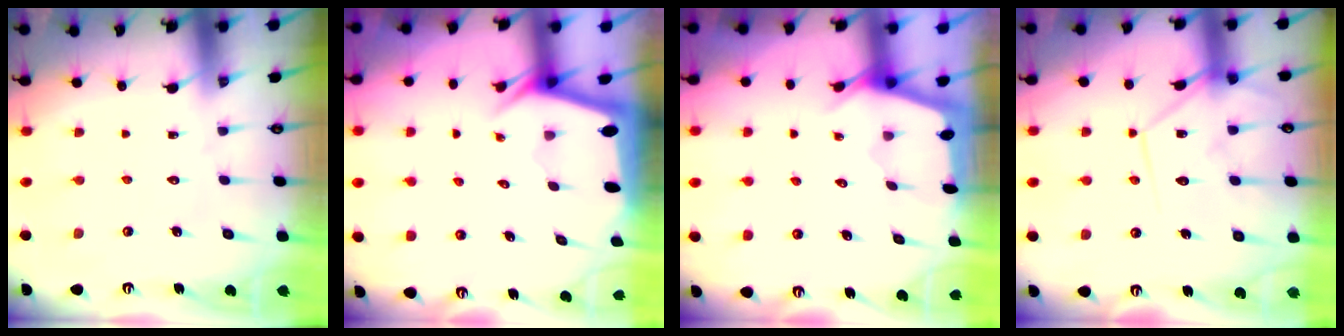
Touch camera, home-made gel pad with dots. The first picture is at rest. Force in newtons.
{"total": 2.1, "press": 2.1, "slide": 0.2}
{"total": 2.2, "press": 2.2, "slide": 0.3}
{"total": 11.5, "press": 11.4, "slide": 1.3}